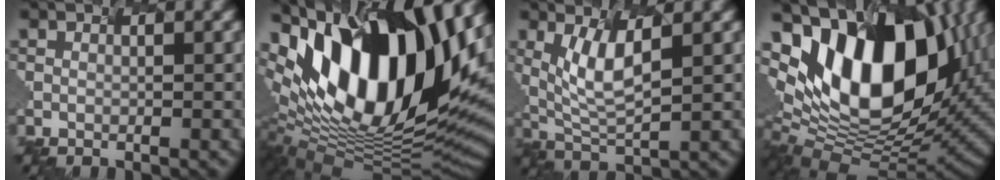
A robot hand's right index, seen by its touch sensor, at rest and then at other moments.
{"total": 16.1, "force": [6.4, 8.0, 12.4], "torque": [-0.221, 0.019, 0.105]}
{"total": 3.9, "force": [0.6, 1.2, 3.7], "torque": [-0.095, -0.014, 0.031]}
{"total": 15.4, "force": [3.8, 9.3, 11.7], "torque": [-0.206, 0.013, 0.065]}